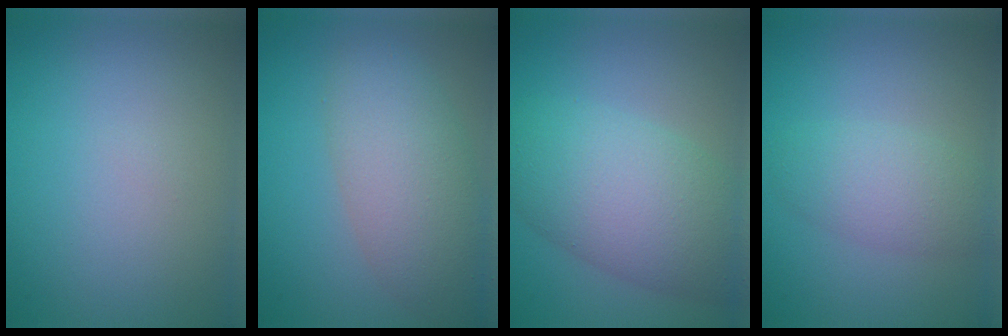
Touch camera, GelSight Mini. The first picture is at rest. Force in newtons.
{"total": 6.1, "press": 6.1, "slide": 0.4}
{"total": 8.4, "press": 8.4, "slide": 0.1}
{"total": 3.4, "press": 3.4, "slide": 0.1}